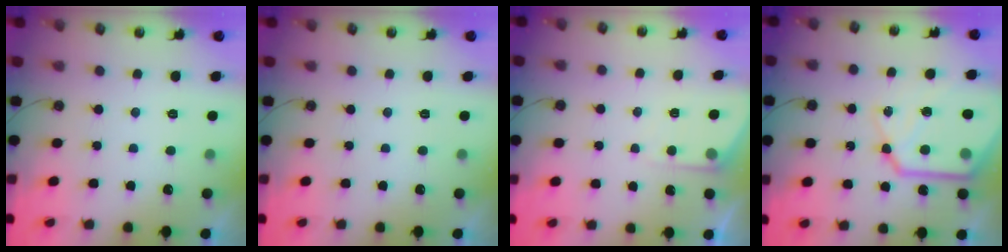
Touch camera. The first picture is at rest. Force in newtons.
{"total": 0.0}
{"total": 4.6, "press": 4.6, "slide": 0.5}
{"total": 19.4, "press": 19.3, "slide": 2.0}